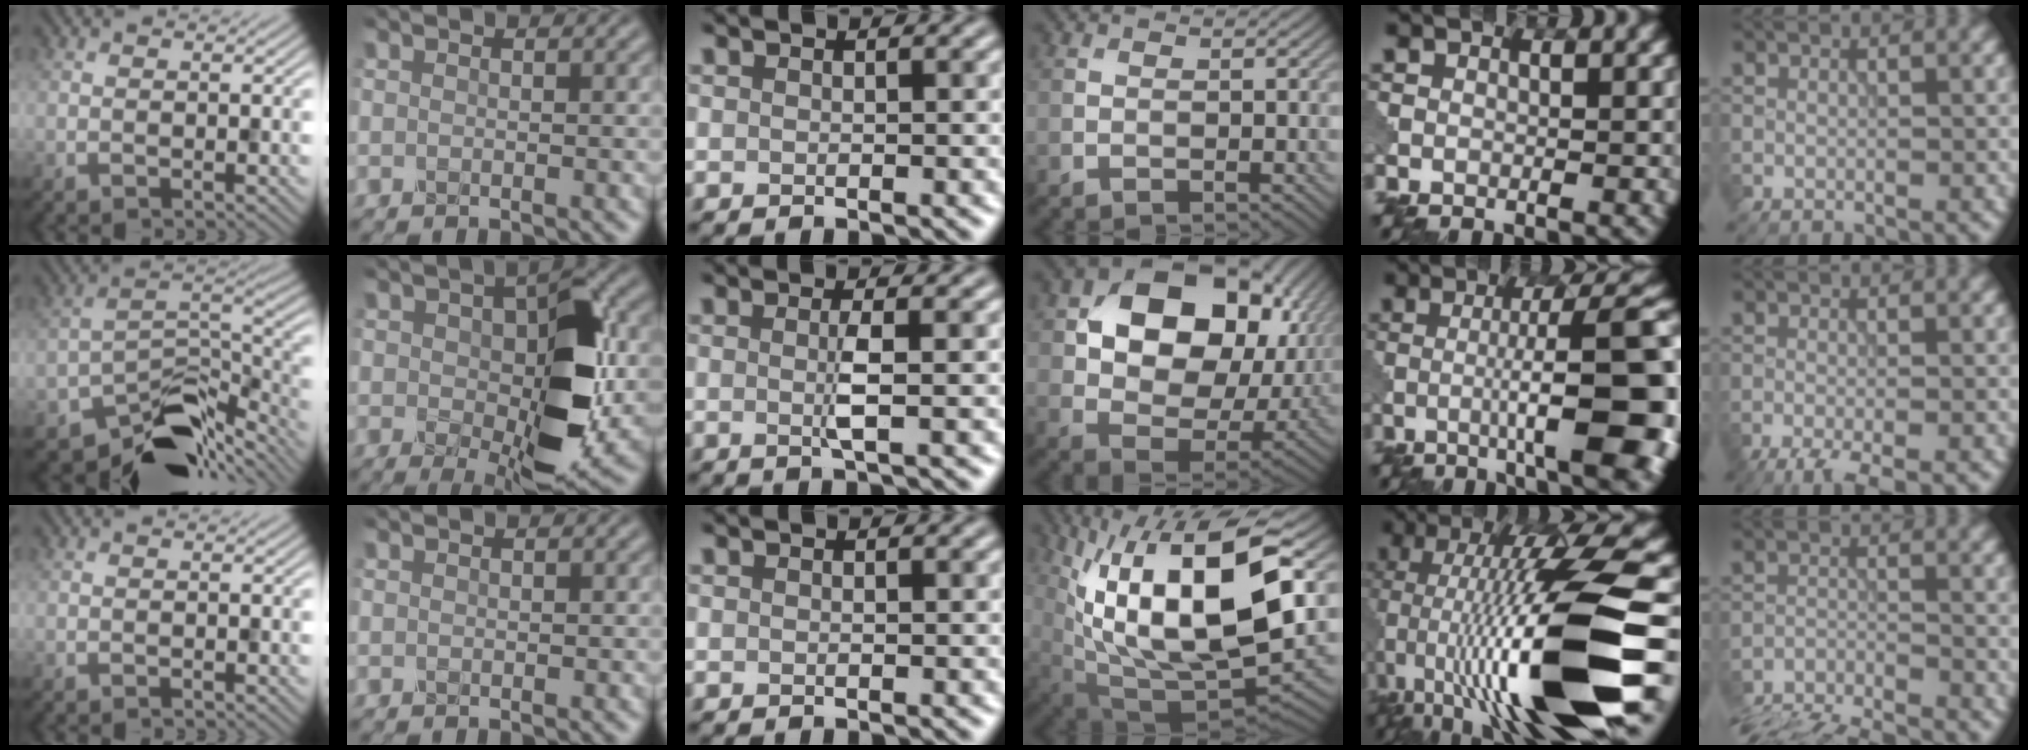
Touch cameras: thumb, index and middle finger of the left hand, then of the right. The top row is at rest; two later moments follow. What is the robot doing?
{"motion": "disassemble", "object": "pitcher"}